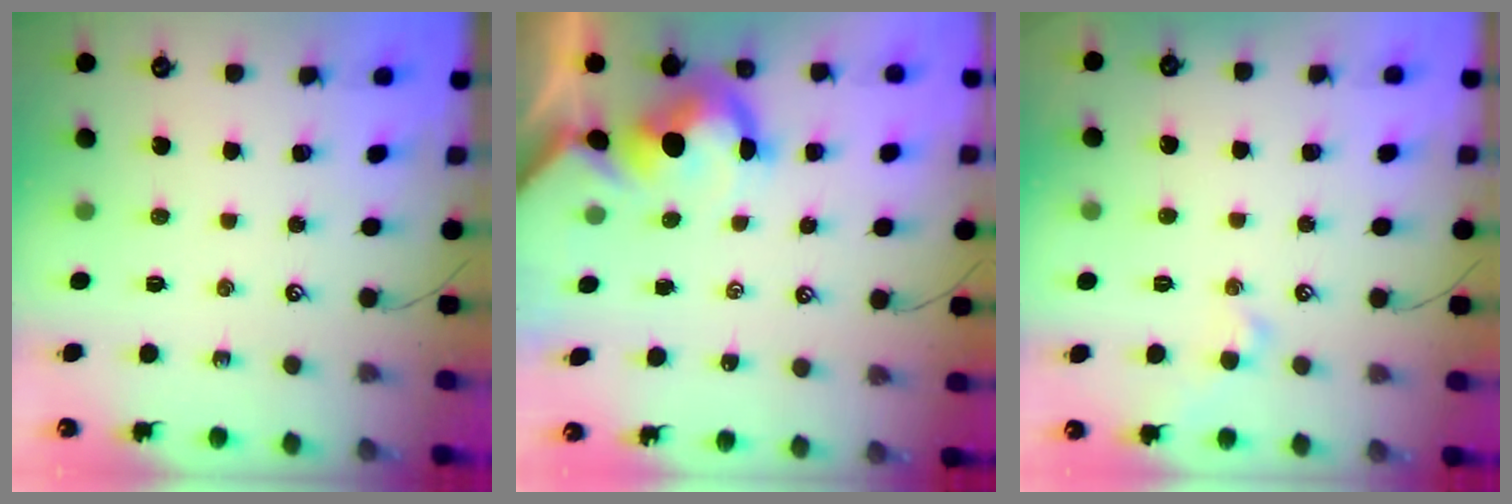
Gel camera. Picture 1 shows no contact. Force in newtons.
{"total": 6.3, "press": 6.2, "slide": 1.0}
{"total": 1.0, "press": 1.0, "slide": 0.1}